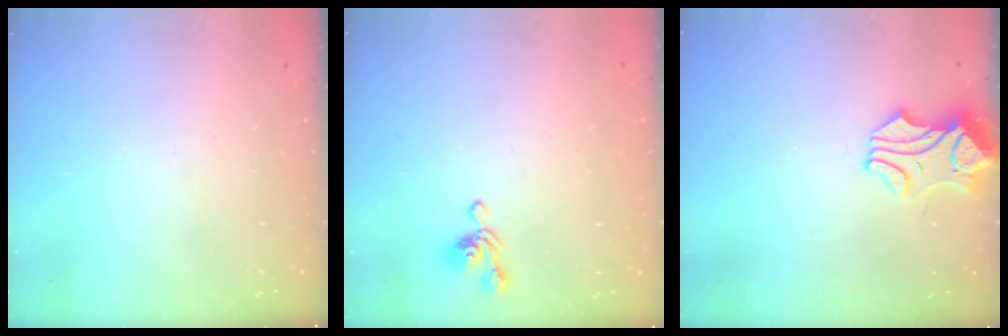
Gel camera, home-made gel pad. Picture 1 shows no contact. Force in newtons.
{"total": 3.2, "press": 3.2, "slide": 0.3}
{"total": 1.1, "press": 0.7, "slide": 0.9}